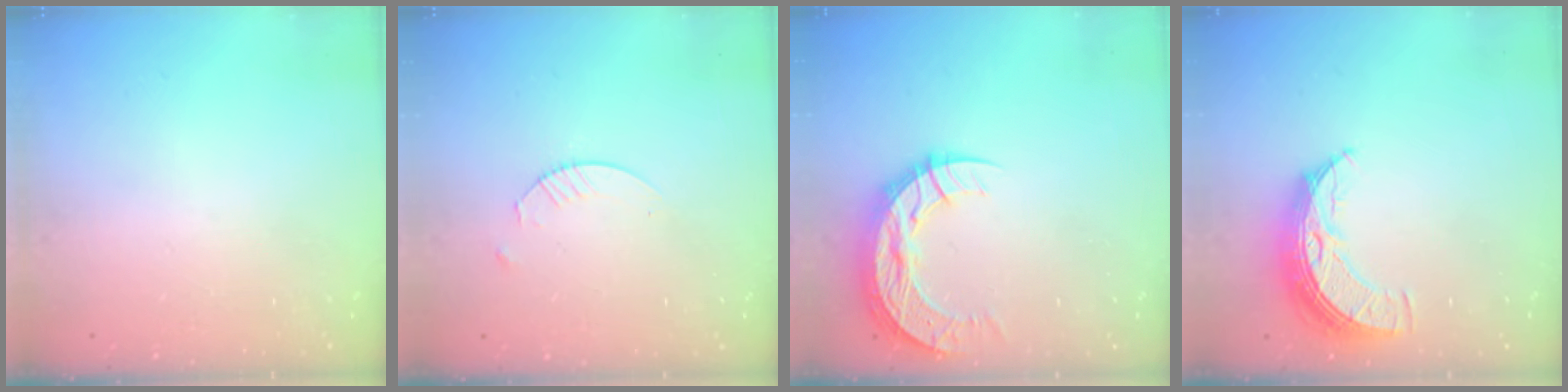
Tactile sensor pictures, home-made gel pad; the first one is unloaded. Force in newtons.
{"total": 2.4, "press": 2.4, "slide": 0.3}
{"total": 12.6, "press": 12.6, "slide": 0.9}
{"total": 9.4, "press": 9.4, "slide": 0.7}